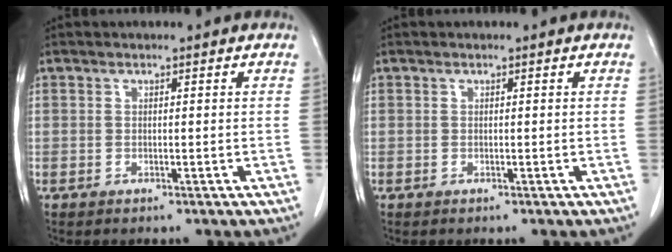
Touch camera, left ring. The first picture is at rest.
{"total": 0.0}